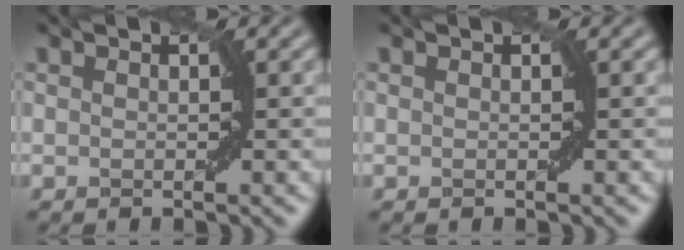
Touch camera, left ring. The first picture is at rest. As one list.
[{"total": 0.0}]